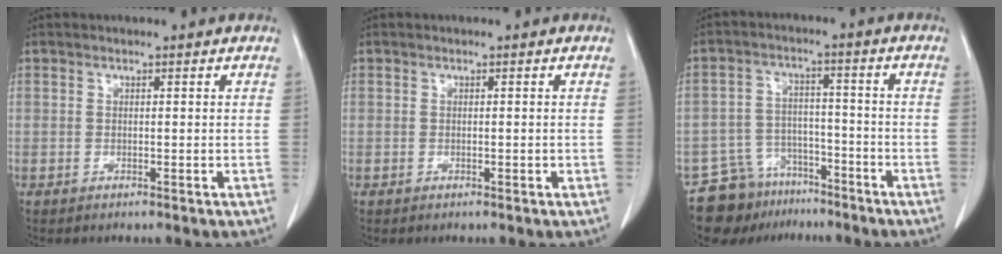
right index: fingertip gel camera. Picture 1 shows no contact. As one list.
[{"total": 0.5, "force": [-0.1, 0.2, 0.5], "torque": [-0.009, 0.000, 0.001]}, {"total": 9.0, "force": [-7.0, 5.5, 0.9], "torque": [-0.019, 0.029, -0.114]}]